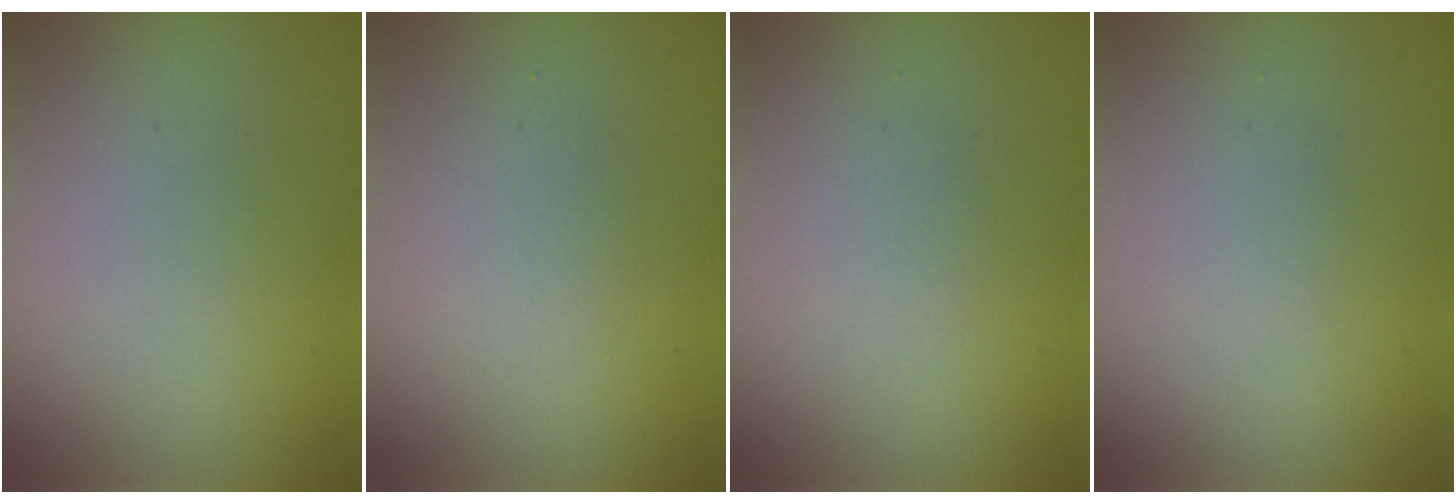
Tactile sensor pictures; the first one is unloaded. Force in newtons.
{"total": 1.6, "press": 1.6, "slide": 0.1}
{"total": 1.0, "press": 1.0, "slide": 0.0}
{"total": 0.7, "press": 0.7, "slide": 0.0}